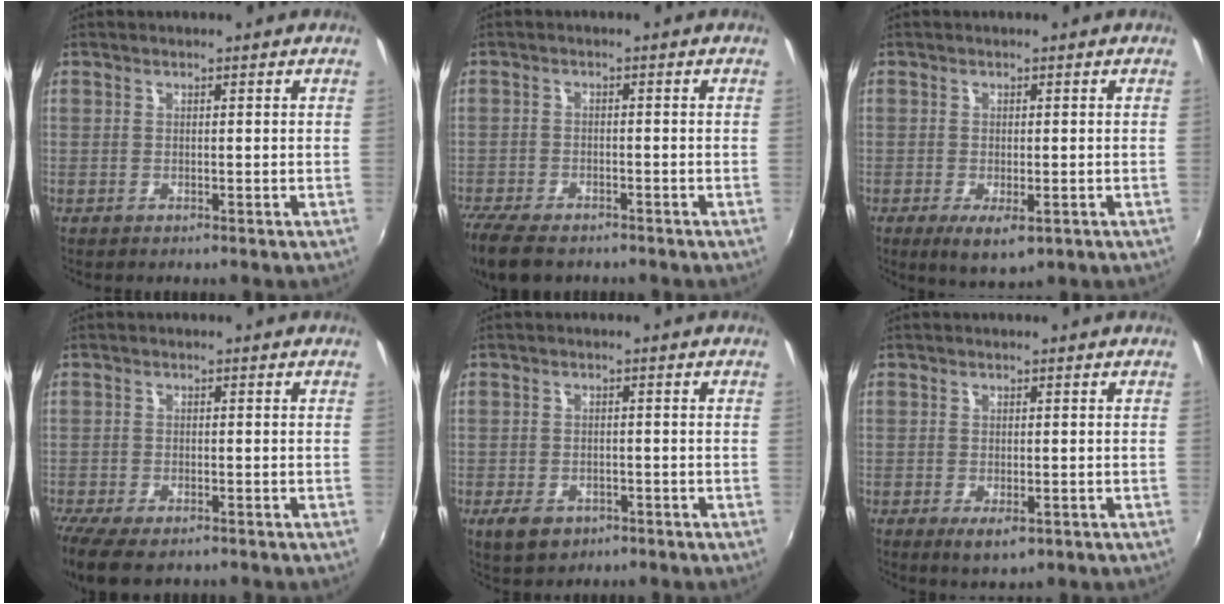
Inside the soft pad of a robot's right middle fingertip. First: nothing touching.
{"total": 9.5, "force": [-7.5, 3.5, 4.5], "torque": [-0.120, -0.034, -0.138]}
{"total": 4.9, "force": [-2.2, 2.0, 4.0], "torque": [-0.073, -0.022, -0.030]}
{"total": 8.9, "force": [-6.6, 3.0, 5.2], "torque": [-0.129, -0.045, -0.119]}
{"total": 5.5, "force": [-3.1, 3.5, 2.9], "torque": [-0.070, -0.013, -0.049]}
{"total": 3.5, "force": [-1.4, 1.8, 2.7], "torque": [-0.049, -0.013, -0.018]}